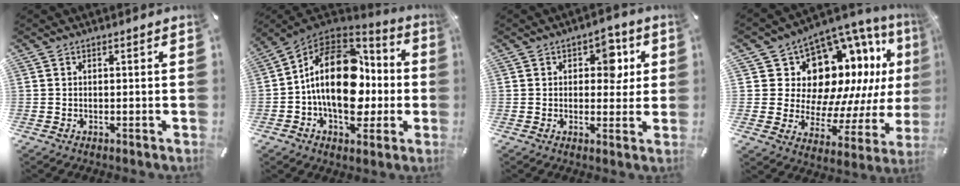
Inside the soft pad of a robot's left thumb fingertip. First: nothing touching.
{"total": 22.4, "force": [0.5, 15.0, 16.5], "torque": [-0.291, 0.005, 0.017]}
{"total": 6.9, "force": [2.2, 4.8, 4.4], "torque": [-0.042, -0.005, 0.027]}
{"total": 16.2, "force": [7.2, 11.7, 8.6], "torque": [-0.155, -0.085, 0.142]}